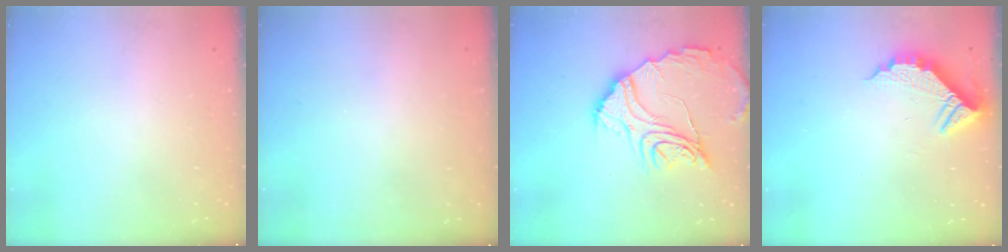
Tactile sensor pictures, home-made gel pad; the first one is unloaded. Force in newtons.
{"total": 3.2, "press": 3.2, "slide": 0.1}
{"total": 19.0, "press": 19.0, "slide": 1.6}
{"total": 9.5, "press": 9.4, "slide": 0.9}